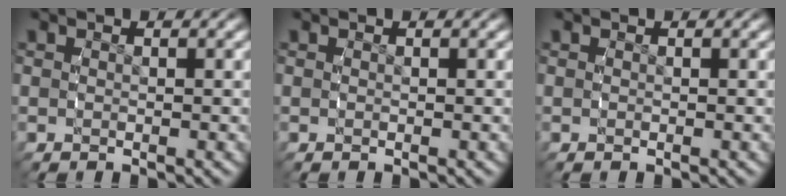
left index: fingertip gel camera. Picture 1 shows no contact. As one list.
[{"total": 1.1, "force": [-0.2, -1.0, -0.3], "torque": [0.014, -0.008, 0.005]}, {"total": 0.0}]